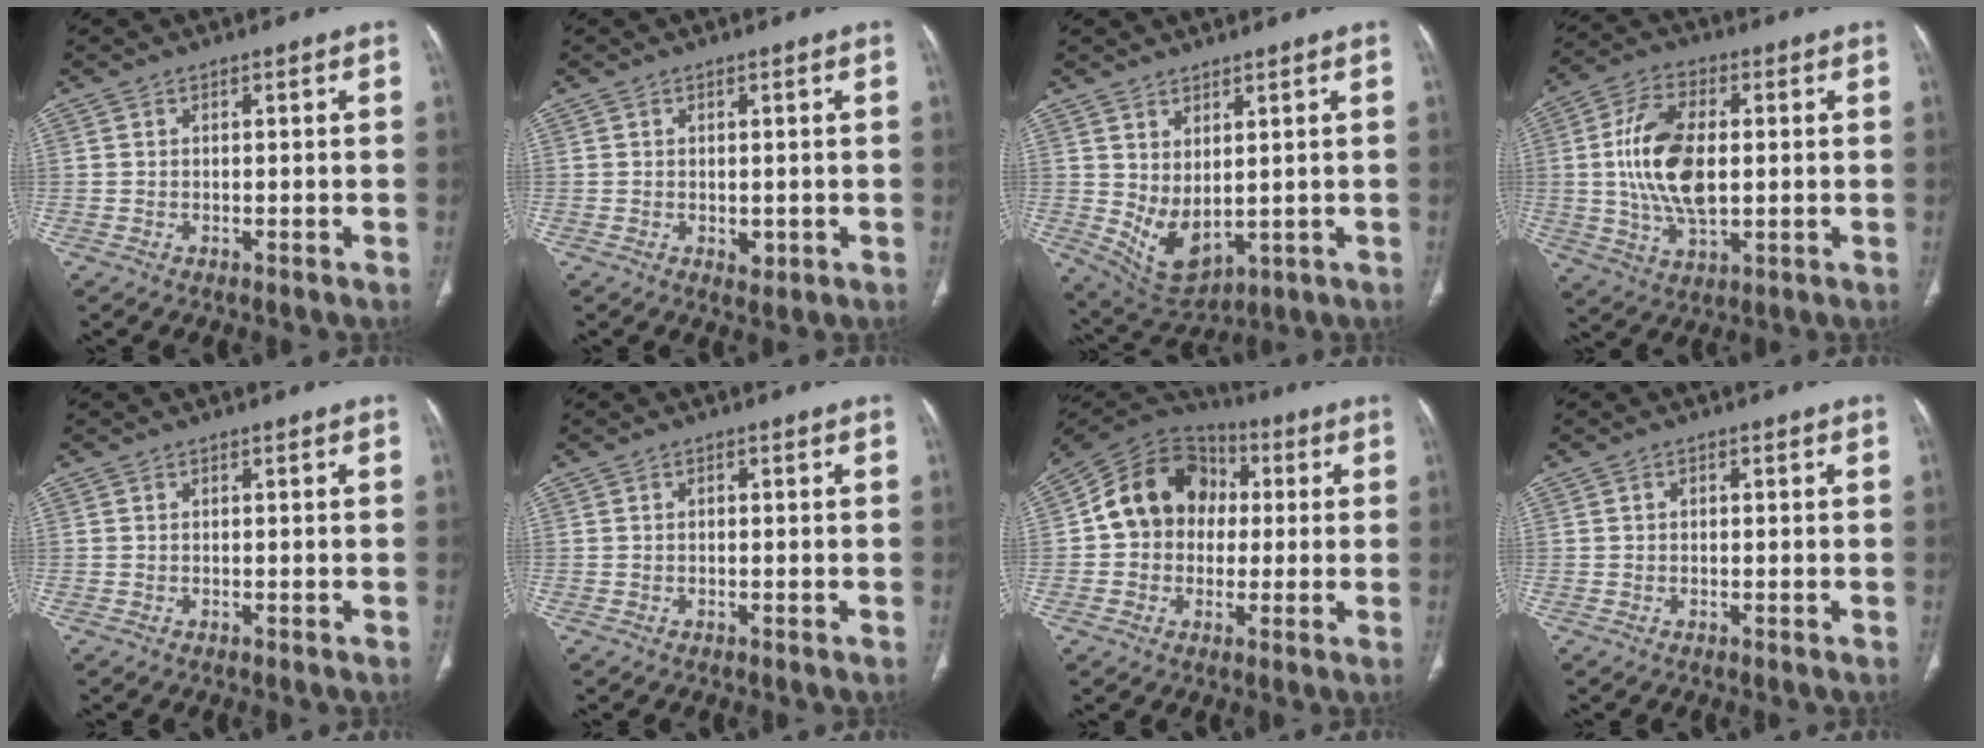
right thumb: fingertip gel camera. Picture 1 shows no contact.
{"total": 1.8, "force": [-0.2, 1.2, 1.4], "torque": [-0.012, -0.003, 0.003]}
{"total": 8.0, "force": [0.9, 4.3, 6.7], "torque": [-0.113, -0.020, 0.046]}
{"total": 14.4, "force": [0.8, 7.8, 12.1], "torque": [-0.231, 0.002, 0.016]}
{"total": 0.0}
{"total": 0.6, "force": [0.1, 0.4, 0.5], "torque": [-0.010, 0.001, 0.001]}
{"total": 14.9, "force": [1.4, 12.4, 8.1], "torque": [-0.106, 0.031, 0.015]}
{"total": 0.8, "force": [0.2, 0.5, 0.5], "torque": [-0.007, 0.005, 0.003]}